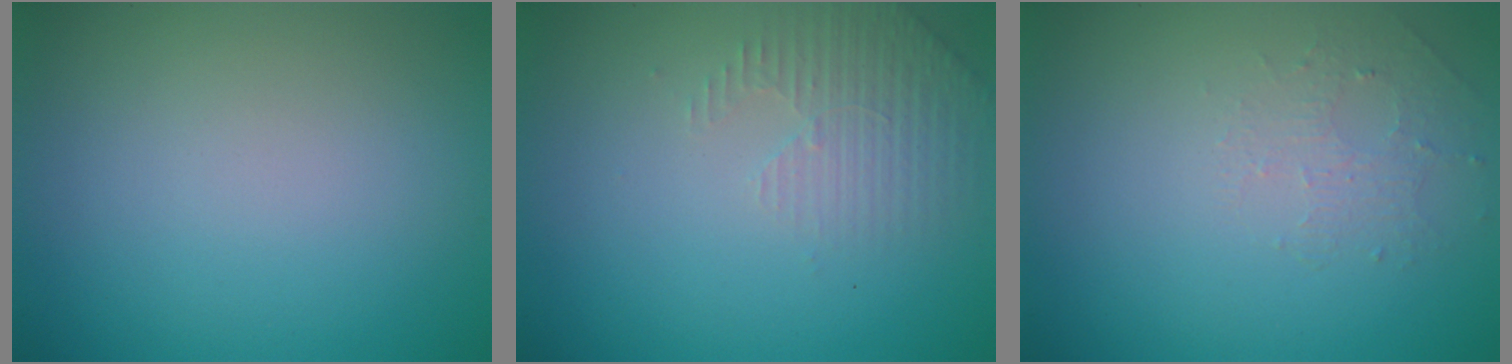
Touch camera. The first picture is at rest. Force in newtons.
{"total": 2.3, "press": 2.2, "slide": 0.6}
{"total": 1.3, "press": 0.7, "slide": 1.2}